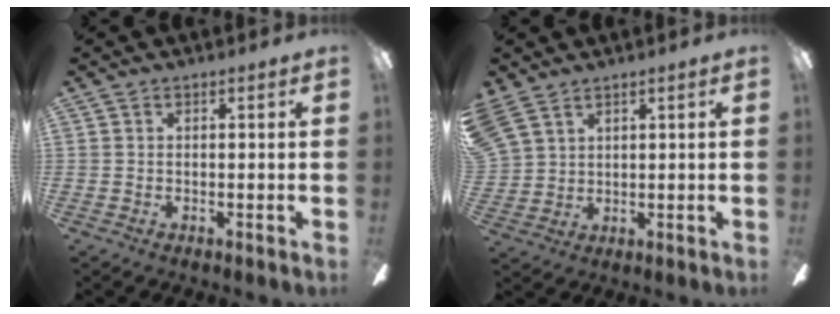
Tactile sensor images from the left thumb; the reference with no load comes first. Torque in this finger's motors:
{"motor_torque": [2.91, 2.09, 2.06, -0.71, 0.41]}